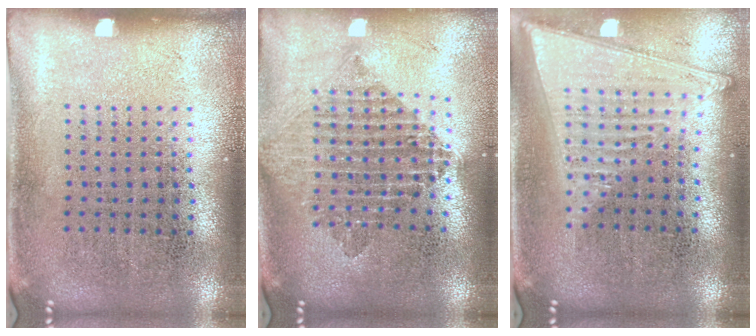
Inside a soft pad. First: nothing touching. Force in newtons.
{"total": 2.1, "press": 1.7, "slide": 1.3}
{"total": 1.8, "press": 1.6, "slide": 0.7}